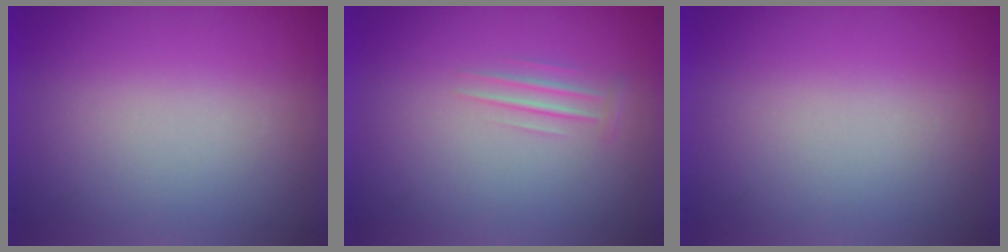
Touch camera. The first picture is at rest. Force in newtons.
{"total": 1.1}
{"total": 0.0}